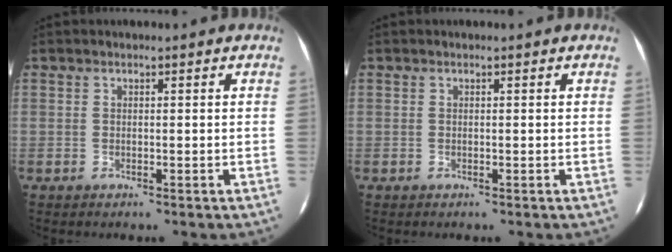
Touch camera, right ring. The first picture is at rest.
{"total": 0.0}